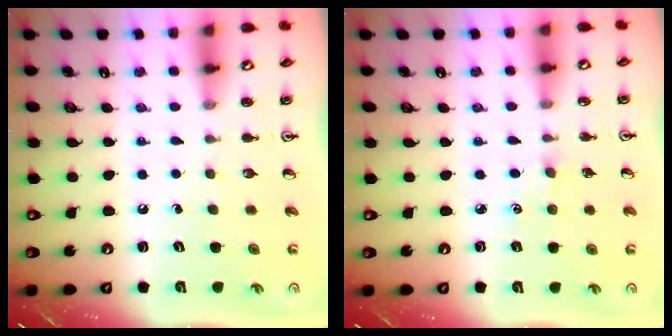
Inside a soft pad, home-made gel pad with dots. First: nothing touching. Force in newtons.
{"total": 2.5, "press": 2.5, "slide": 0.2}